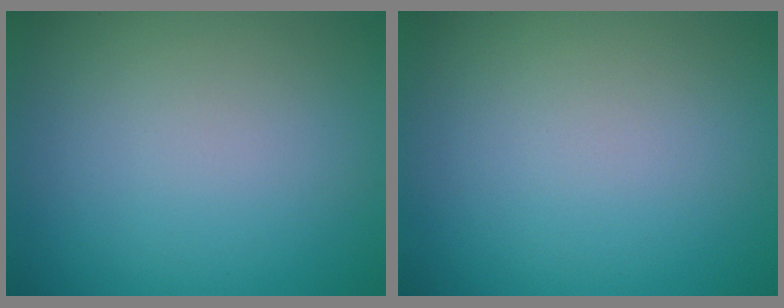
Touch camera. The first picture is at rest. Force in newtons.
{"total": 0.0}